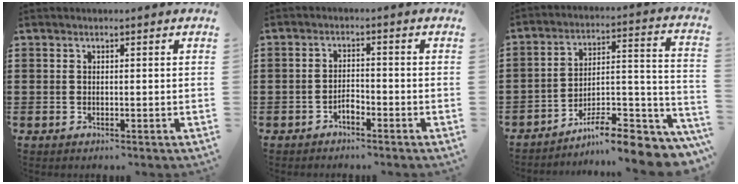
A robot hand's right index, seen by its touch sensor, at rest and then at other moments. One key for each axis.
{"total": 2.1, "fx": -1.5, "fy": 0.9, "fz": 1.2, "tx": -0.027, "ty": 0.004, "tz": -0.031}
{"total": 9.3, "fx": -7.5, "fy": 2.4, "fz": 4.9, "tx": -0.063, "ty": 0.017, "tz": -0.138}